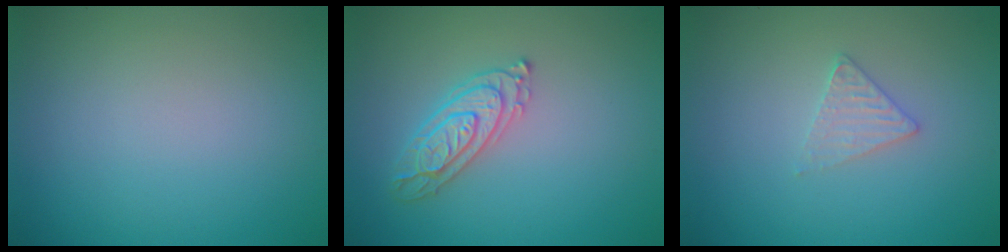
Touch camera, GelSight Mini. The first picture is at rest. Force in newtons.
{"total": 3.0, "press": 2.9, "slide": 0.7}
{"total": 1.6, "press": 1.6, "slide": 0.2}